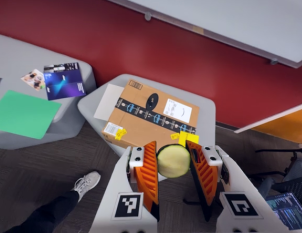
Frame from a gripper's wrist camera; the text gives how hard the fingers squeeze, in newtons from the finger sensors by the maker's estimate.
{"total": 10.0, "left": 10.4, "right": 9.6}